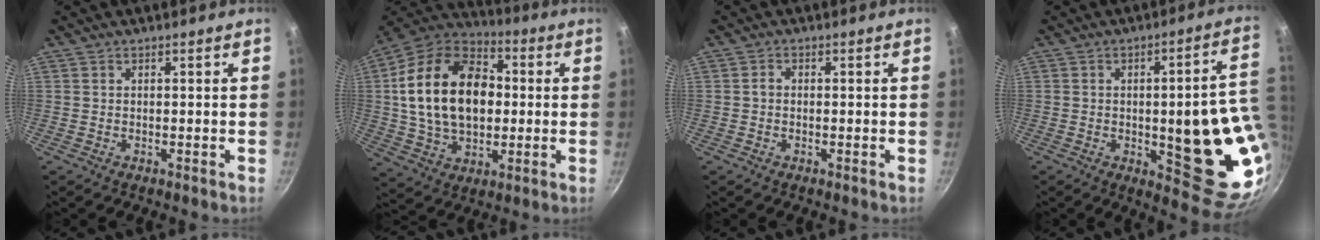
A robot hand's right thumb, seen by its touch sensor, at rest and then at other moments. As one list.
[{"total": 23.4, "force": [2.1, 15.7, 17.2], "torque": [-0.277, 0.026, 0.030]}, {"total": 1.2, "force": [-0.2, 0.9, 0.7], "torque": [-0.011, 0.008, -0.004]}, {"total": 21.7, "force": [-1.1, 6.9, 20.6], "torque": [-0.211, -0.013, -0.008]}]